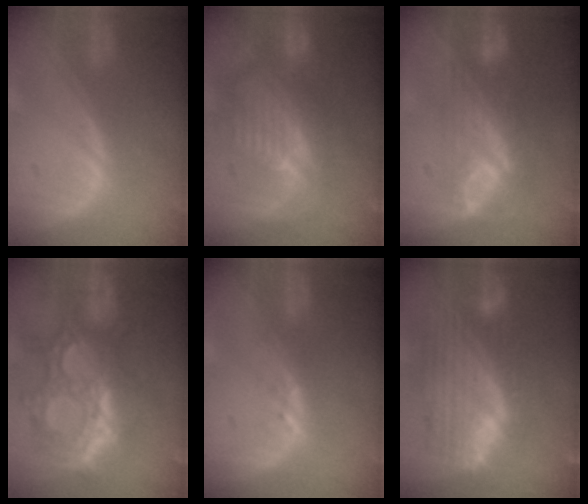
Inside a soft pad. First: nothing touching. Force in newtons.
{"total": 11.0, "press": 9.6, "slide": 5.3}
{"total": 7.8, "press": 6.8, "slide": 3.8}
{"total": 12.1, "press": 10.8, "slide": 5.4}
{"total": 1.2, "press": 1.1, "slide": 0.2}
{"total": 11.7, "press": 10.0, "slide": 6.1}